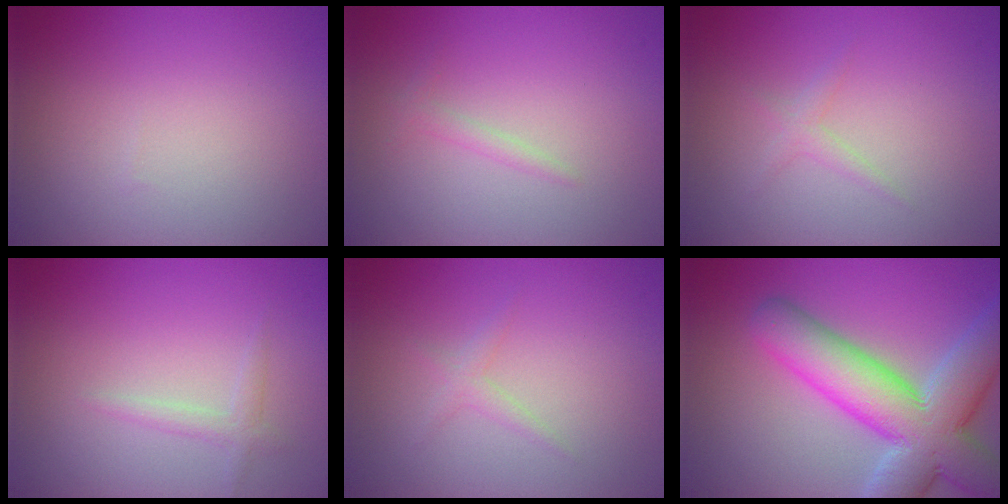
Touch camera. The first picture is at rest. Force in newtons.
{"total": 1.0, "press": 1.0, "slide": 0.1}
{"total": 1.1, "press": 1.1, "slide": 0.0}
{"total": 1.3, "press": 1.3, "slide": 0.0}
{"total": 1.1, "press": 1.1, "slide": 0.0}
{"total": 11.4, "press": 11.4, "slide": 1.1}